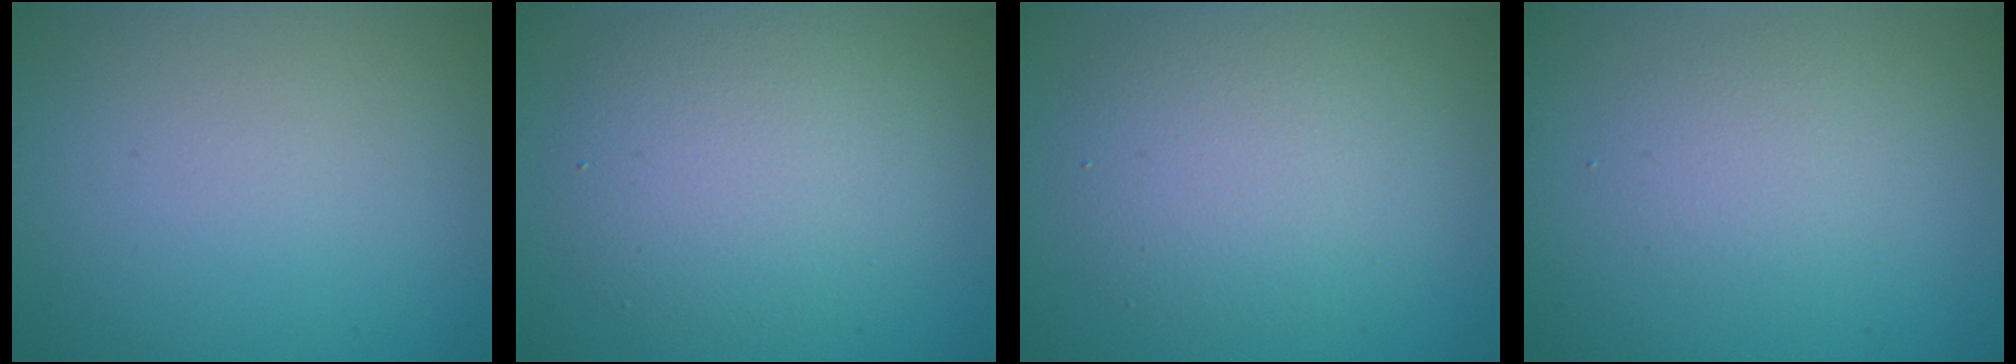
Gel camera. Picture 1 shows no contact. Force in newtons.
{"total": 5.6, "press": 5.6, "slide": 0.5}
{"total": 5.2, "press": 5.2, "slide": 0.2}
{"total": 2.0, "press": 2.0, "slide": 0.1}